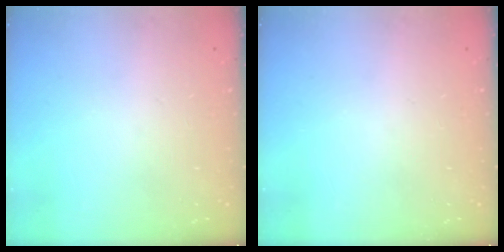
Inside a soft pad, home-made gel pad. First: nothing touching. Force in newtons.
{"total": 0.0}